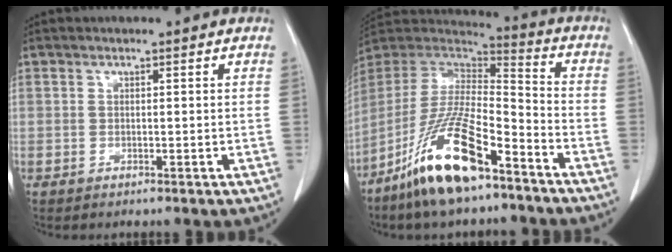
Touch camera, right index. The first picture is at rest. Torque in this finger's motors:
{"motor_torque": [1.54, -0.60, 0.93, 0.21]}